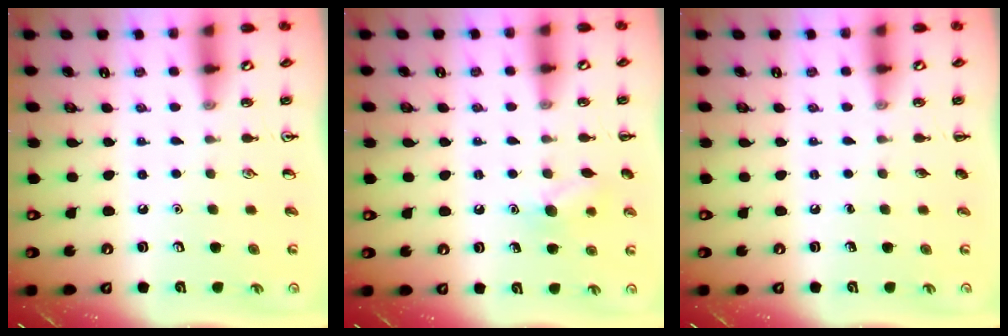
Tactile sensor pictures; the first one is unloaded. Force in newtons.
{"total": 7.8, "press": 7.8, "slide": 1.2}
{"total": 0.0}